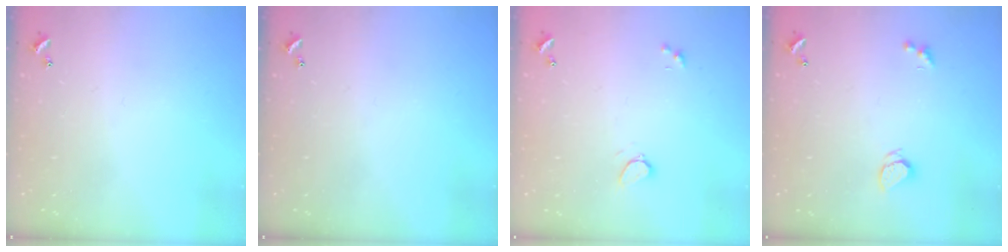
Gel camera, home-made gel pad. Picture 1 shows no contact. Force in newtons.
{"total": 0.0}
{"total": 0.9, "press": 0.6, "slide": 0.6}
{"total": 1.7, "press": 1.7, "slide": 0.2}